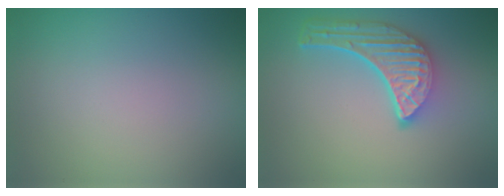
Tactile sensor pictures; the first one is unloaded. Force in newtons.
{"total": 5.4, "press": 4.1, "slide": 3.5}